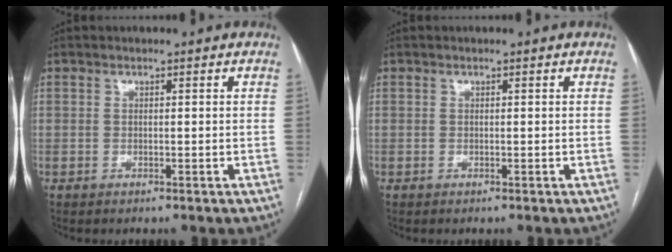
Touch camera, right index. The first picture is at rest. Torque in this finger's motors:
{"motor_torque": [0.00, 0.00, 0.01, 0.00]}